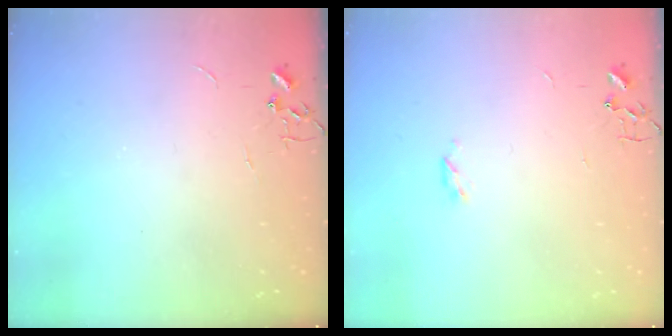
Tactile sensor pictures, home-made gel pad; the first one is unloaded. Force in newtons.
{"total": 3.6, "press": 3.5, "slide": 0.5}